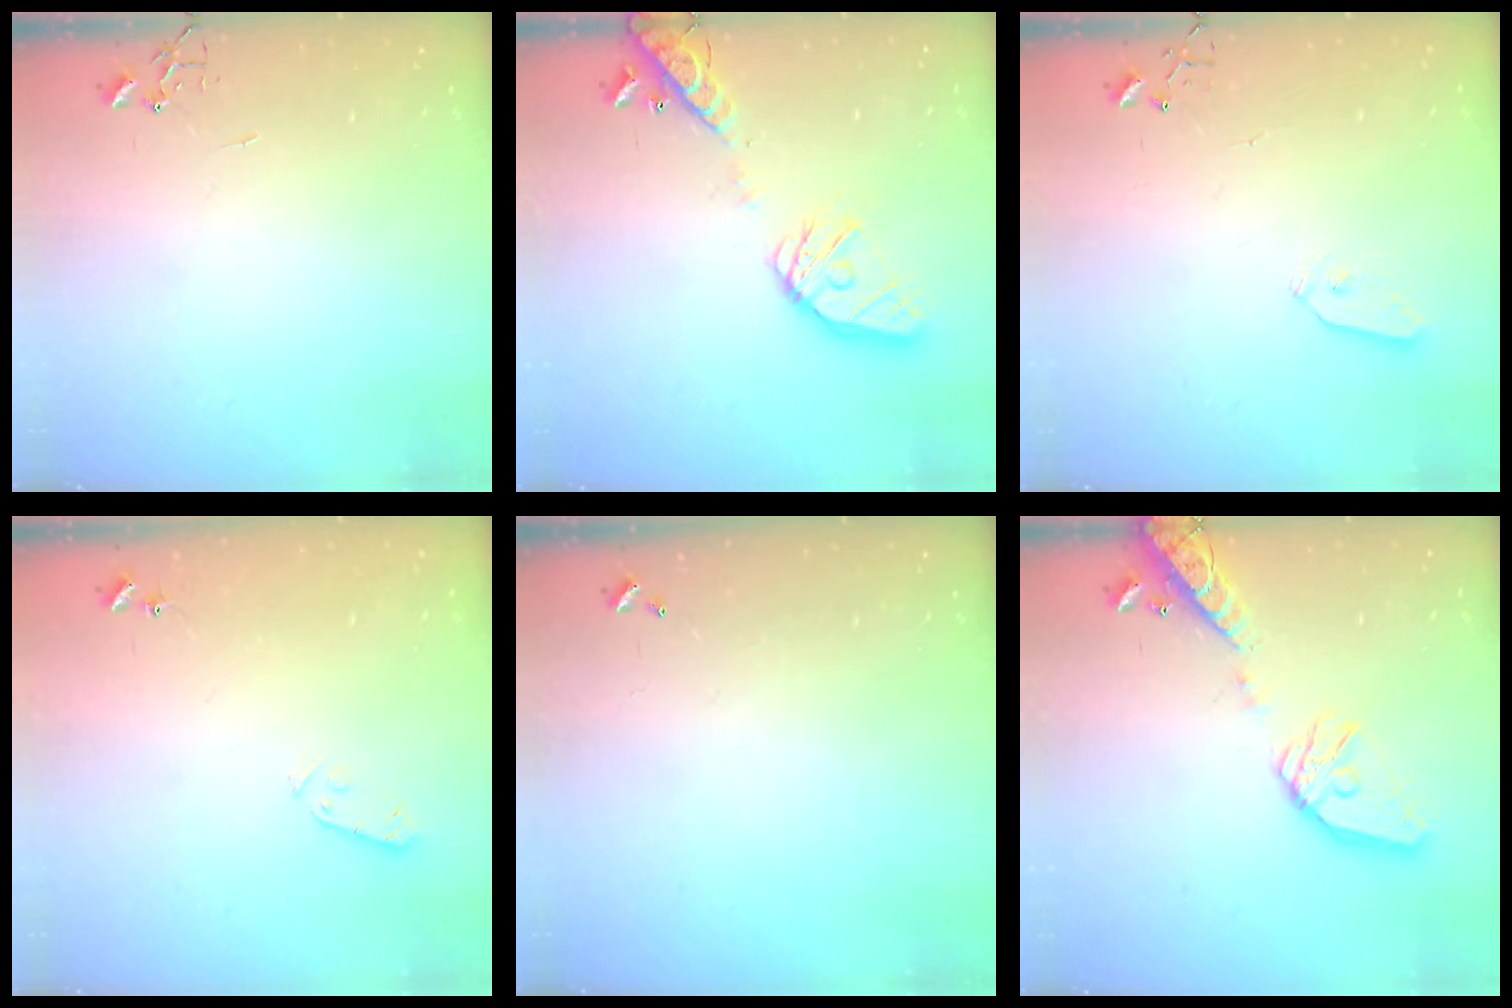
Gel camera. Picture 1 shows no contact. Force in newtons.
{"total": 16.7, "press": 16.5, "slide": 2.5}
{"total": 4.3, "press": 4.3, "slide": 0.3}
{"total": 3.8, "press": 3.7, "slide": 0.7}
{"total": 0.0}
{"total": 17.0, "press": 16.8, "slide": 2.6}